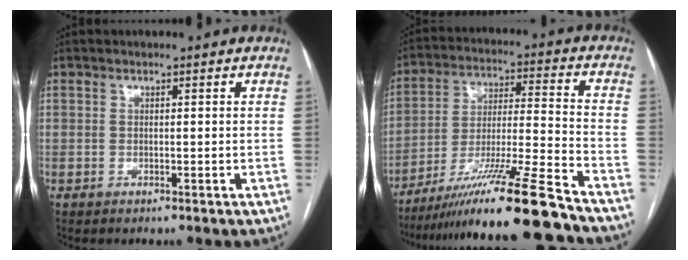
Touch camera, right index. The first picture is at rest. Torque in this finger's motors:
{"motor_torque": [0.50, -0.64, 0.71, 0.16]}